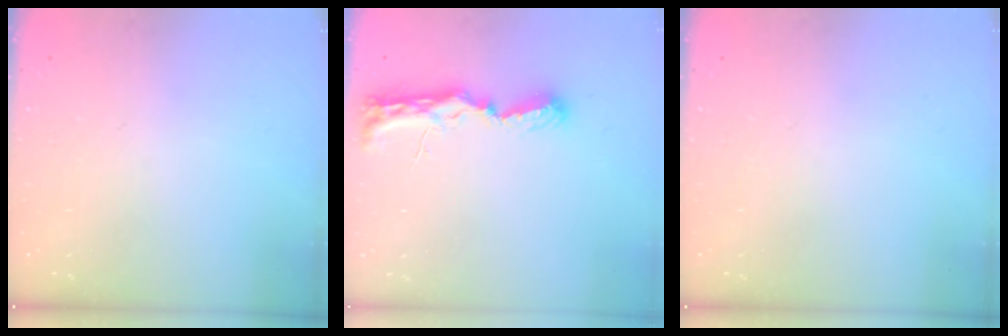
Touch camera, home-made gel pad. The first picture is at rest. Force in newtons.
{"total": 7.7, "press": 7.7, "slide": 0.5}
{"total": 0.0}